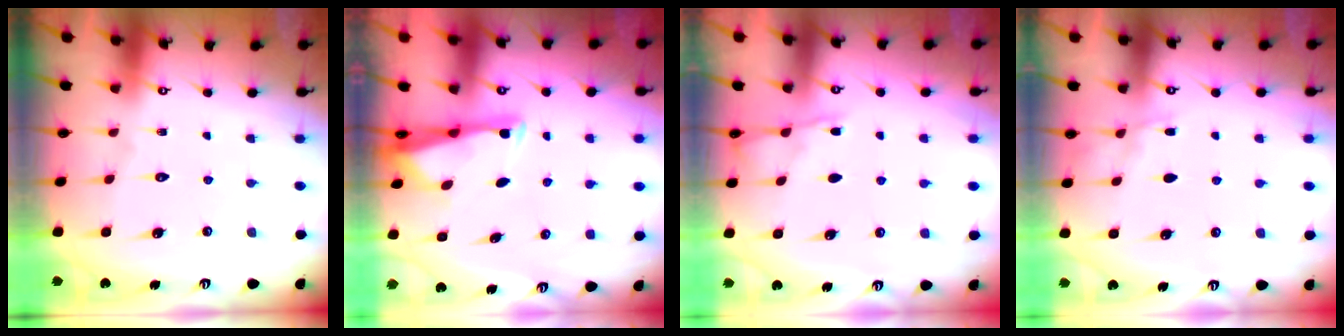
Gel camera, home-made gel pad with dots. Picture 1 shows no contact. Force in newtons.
{"total": 2.9, "press": 2.8, "slide": 0.8}
{"total": 3.4, "press": 3.4, "slide": 0.5}
{"total": 3.8, "press": 3.7, "slide": 0.5}